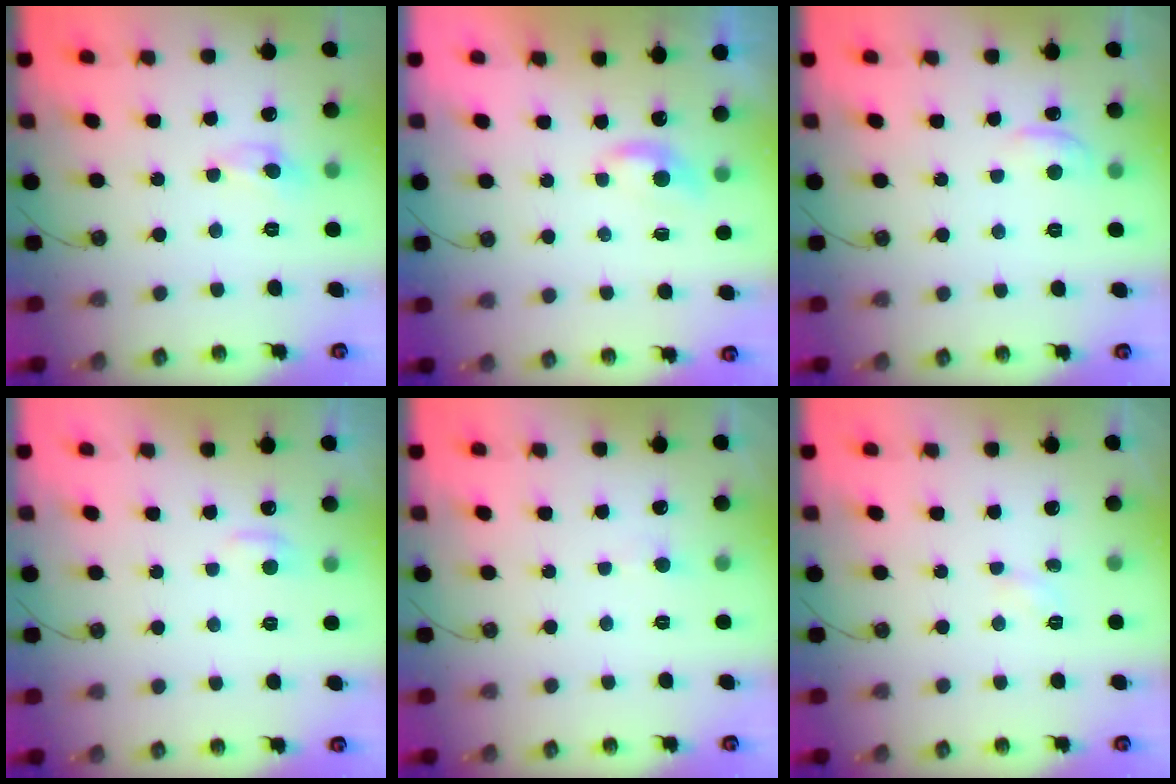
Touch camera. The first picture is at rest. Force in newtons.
{"total": 0.9, "press": 0.8, "slide": 0.5}
{"total": 1.1, "press": 0.8, "slide": 0.7}
{"total": 0.9, "press": 0.7, "slide": 0.6}
{"total": 0.9, "press": 0.7, "slide": 0.5}
{"total": 2.4, "press": 2.3, "slide": 0.4}